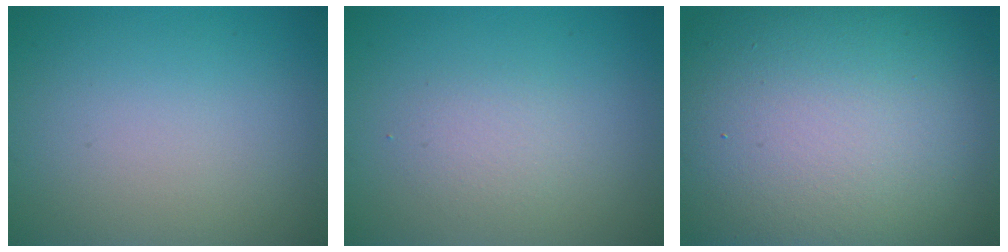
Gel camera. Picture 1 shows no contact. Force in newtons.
{"total": 1.6, "press": 1.6, "slide": 0.2}
{"total": 18.9, "press": 18.9, "slide": 0.9}